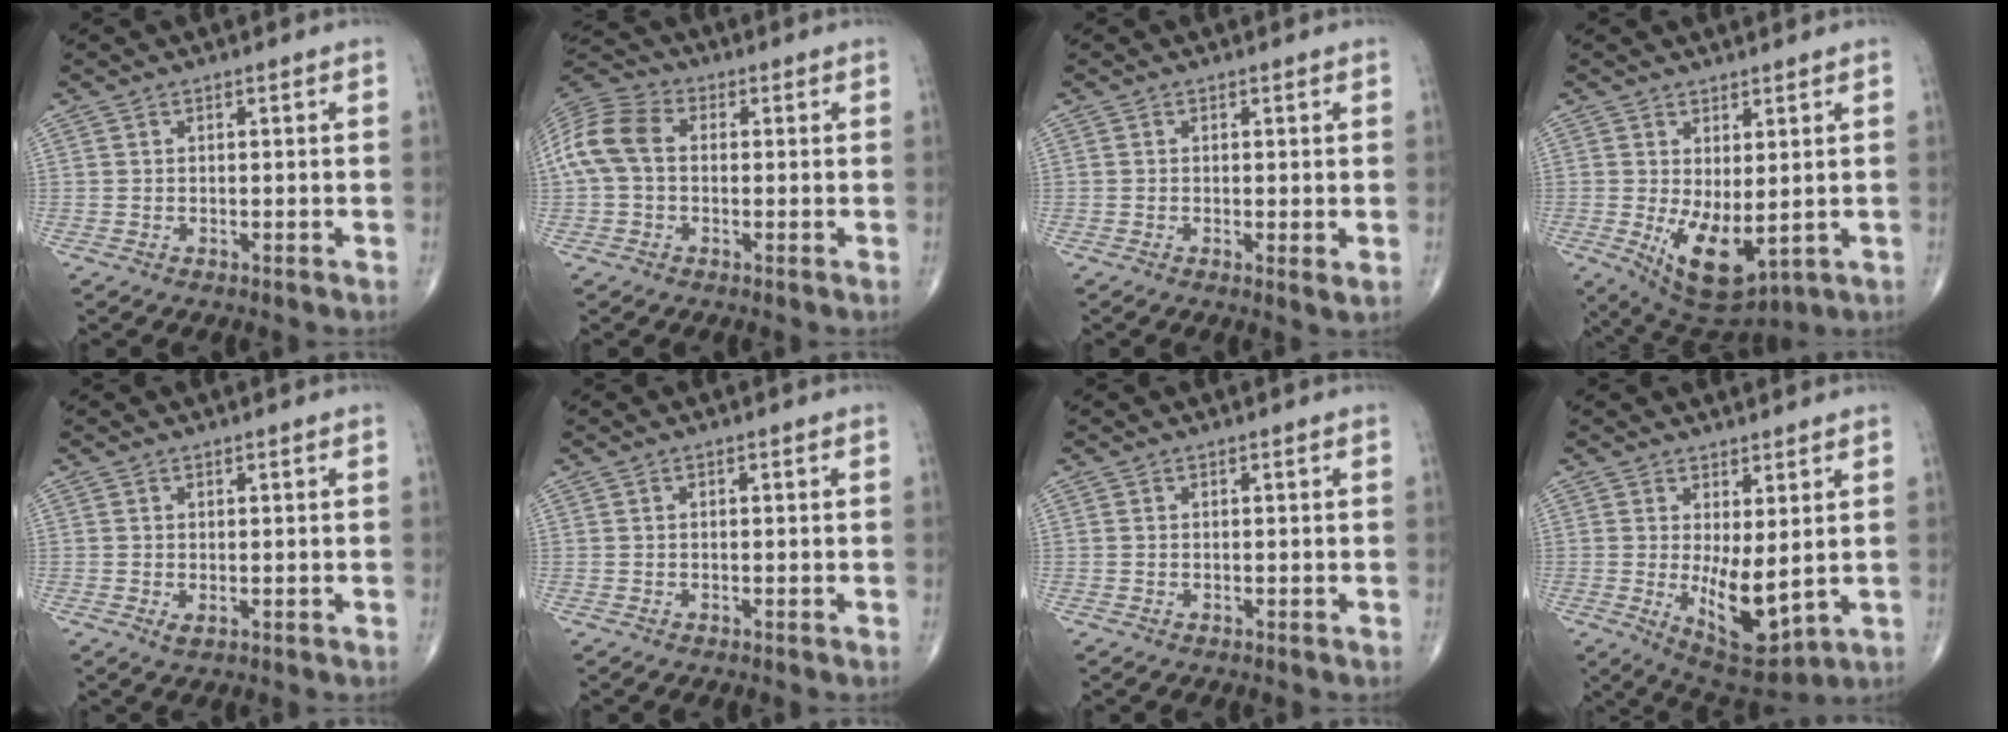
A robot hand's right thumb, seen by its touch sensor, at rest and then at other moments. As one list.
[{"total": 10.2, "force": [0.4, 7.2, 7.2], "torque": [-0.154, 0.029, -0.003]}, {"total": 1.8, "force": [0.0, 0.4, 1.8], "torque": [-0.032, -0.009, -0.005]}, {"total": 10.0, "force": [-0.9, 4.7, 8.8], "torque": [-0.138, -0.020, 0.008]}, {"total": 1.3, "force": [-0.2, 0.7, 1.1], "torque": [-0.019, -0.004, 0.000]}, {"total": 0.0}, {"total": 0.0}, {"total": 10.0, "force": [-0.1, 4.0, 9.1], "torque": [-0.133, -0.029, 0.018]}]